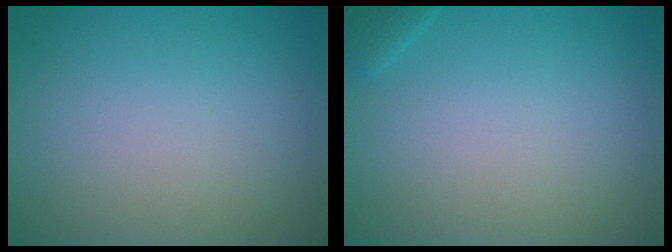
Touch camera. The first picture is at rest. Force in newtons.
{"total": 1.1, "press": 1.1, "slide": 0.1}